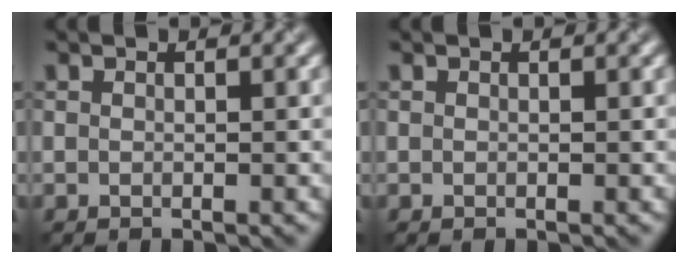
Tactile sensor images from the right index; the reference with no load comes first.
{"total": 0.0}